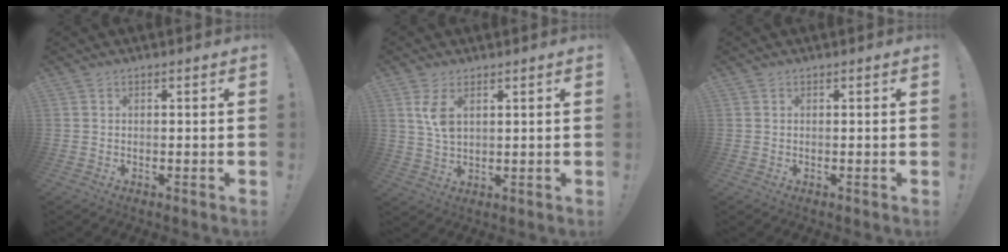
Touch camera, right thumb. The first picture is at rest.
{"total": 6.1, "force": [2.6, 3.2, 4.5], "torque": [-0.087, -0.015, 0.042]}
{"total": 0.0}